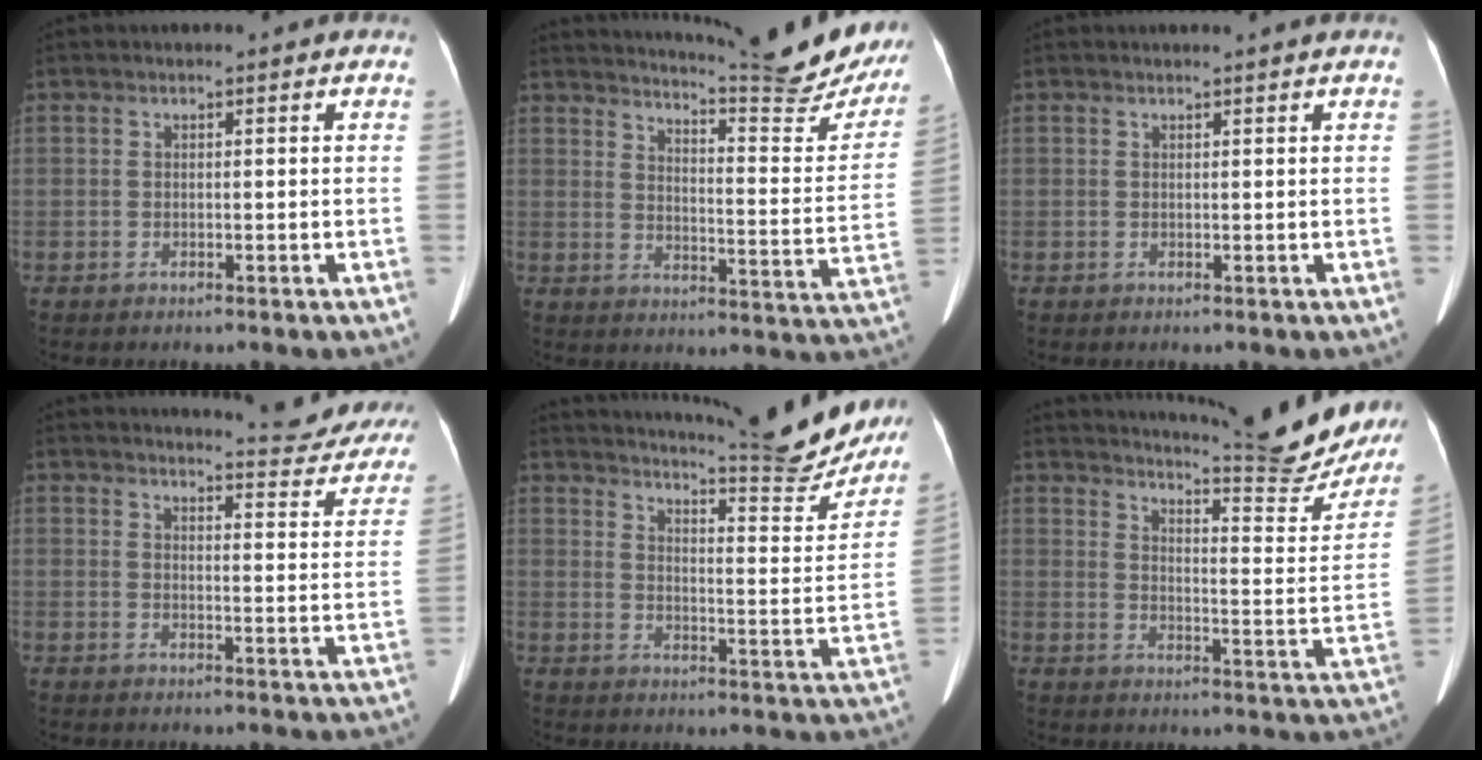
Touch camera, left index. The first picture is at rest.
{"total": 22.4, "force": [20.8, 1.0, 8.3], "torque": [-0.119, -0.097, 0.250]}
{"total": 1.3, "force": [1.2, -0.3, 0.4], "torque": [-0.015, 0.001, 0.022]}
{"total": 13.4, "force": [13.1, 1.4, 2.7], "torque": [-0.017, -0.059, 0.131]}
{"total": 19.8, "force": [18.4, 1.3, 7.3], "torque": [-0.109, -0.068, 0.228]}
{"total": 21.8, "force": [20.2, 1.2, 8.1], "torque": [-0.115, -0.091, 0.244]}